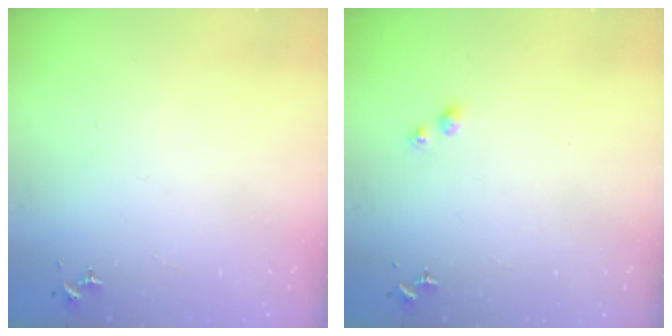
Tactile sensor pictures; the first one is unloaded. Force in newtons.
{"total": 2.6, "press": 2.6, "slide": 0.6}